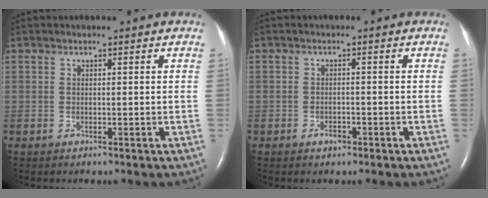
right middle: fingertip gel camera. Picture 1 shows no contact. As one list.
[{"total": 1.5, "force": [-1.0, 0.8, 0.8], "torque": [-0.013, 0.002, -0.013]}]